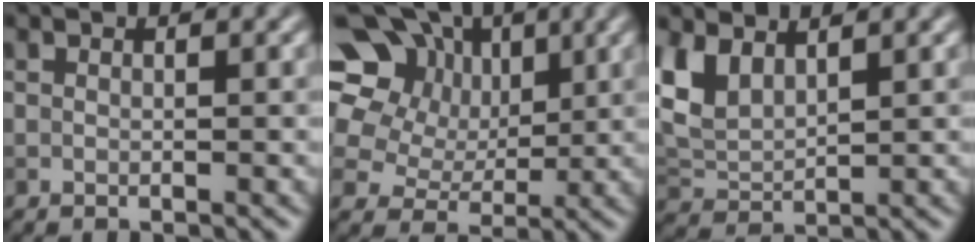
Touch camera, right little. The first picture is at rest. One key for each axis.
{"total": 17.9, "fx": 6.9, "fy": 14.2, "fz": 8.5, "tx": -0.199, "ty": 0.047, "tz": 0.120}
{"total": 4.2, "fx": 2.5, "fy": 2.3, "fz": 2.4, "tx": -0.063, "ty": 0.002, "tz": 0.054}